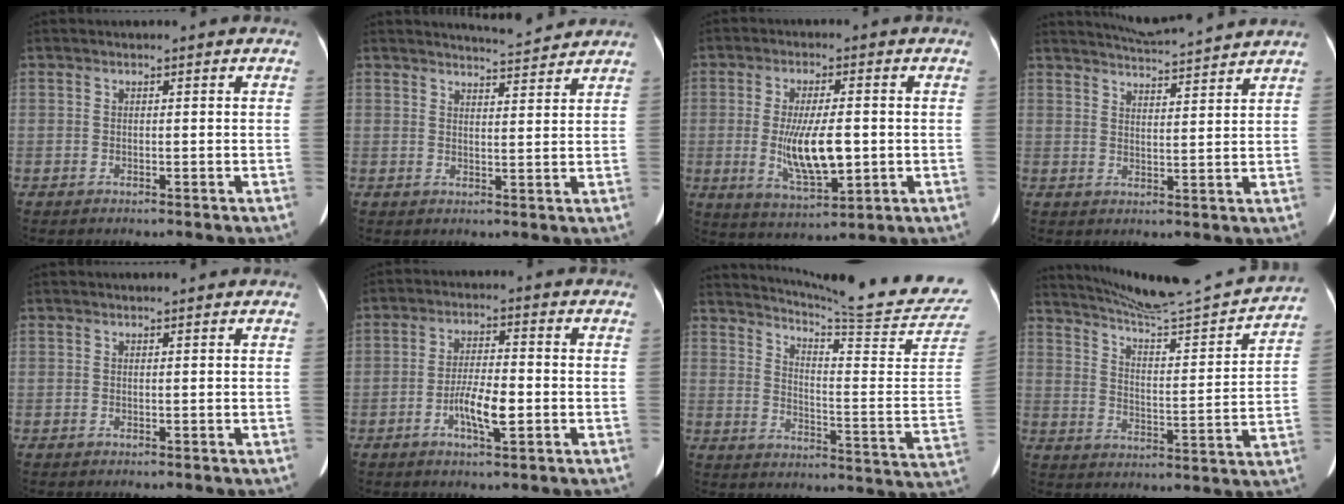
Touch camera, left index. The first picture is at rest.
{"total": 4.8, "force": [4.8, -0.1, 0.3], "torque": [-0.018, -0.004, 0.061]}
{"total": 9.7, "force": [-1.1, 2.7, 9.2], "torque": [-0.181, -0.017, -0.012]}
{"total": 9.7, "force": [9.3, -0.7, 2.8], "torque": [-0.056, 0.013, 0.130]}
{"total": 0.5, "force": [0.5, 0.0, 0.2], "torque": [-0.007, 0.004, 0.004]}
{"total": 6.1, "force": [-2.1, 1.3, 5.5], "torque": [-0.108, -0.003, -0.040]}
{"total": 21.3, "force": [19.6, -2.5, 7.9], "torque": [-0.138, -0.135, 0.249]}
{"total": 20.3, "force": [19.1, -0.4, 6.9], "torque": [-0.115, -0.047, 0.265]}